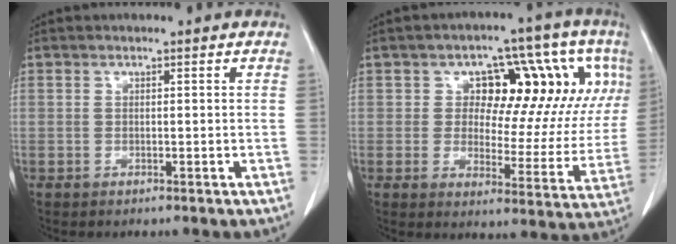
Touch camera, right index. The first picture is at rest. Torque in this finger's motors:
{"motor_torque": [0.36, 0.27, 0.21, 0.04]}